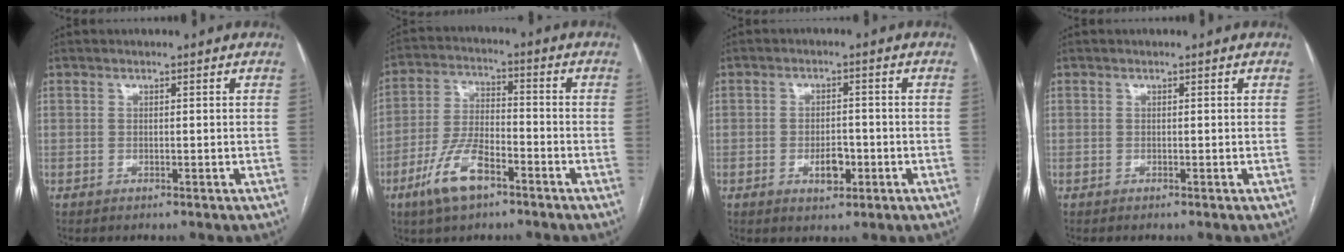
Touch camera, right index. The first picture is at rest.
{"total": 9.7, "force": [-5.4, 3.5, 7.2], "torque": [-0.158, 0.001, -0.099]}
{"total": 4.2, "force": [-1.5, 2.1, 3.3], "torque": [-0.053, 0.002, -0.018]}
{"total": 0.0}